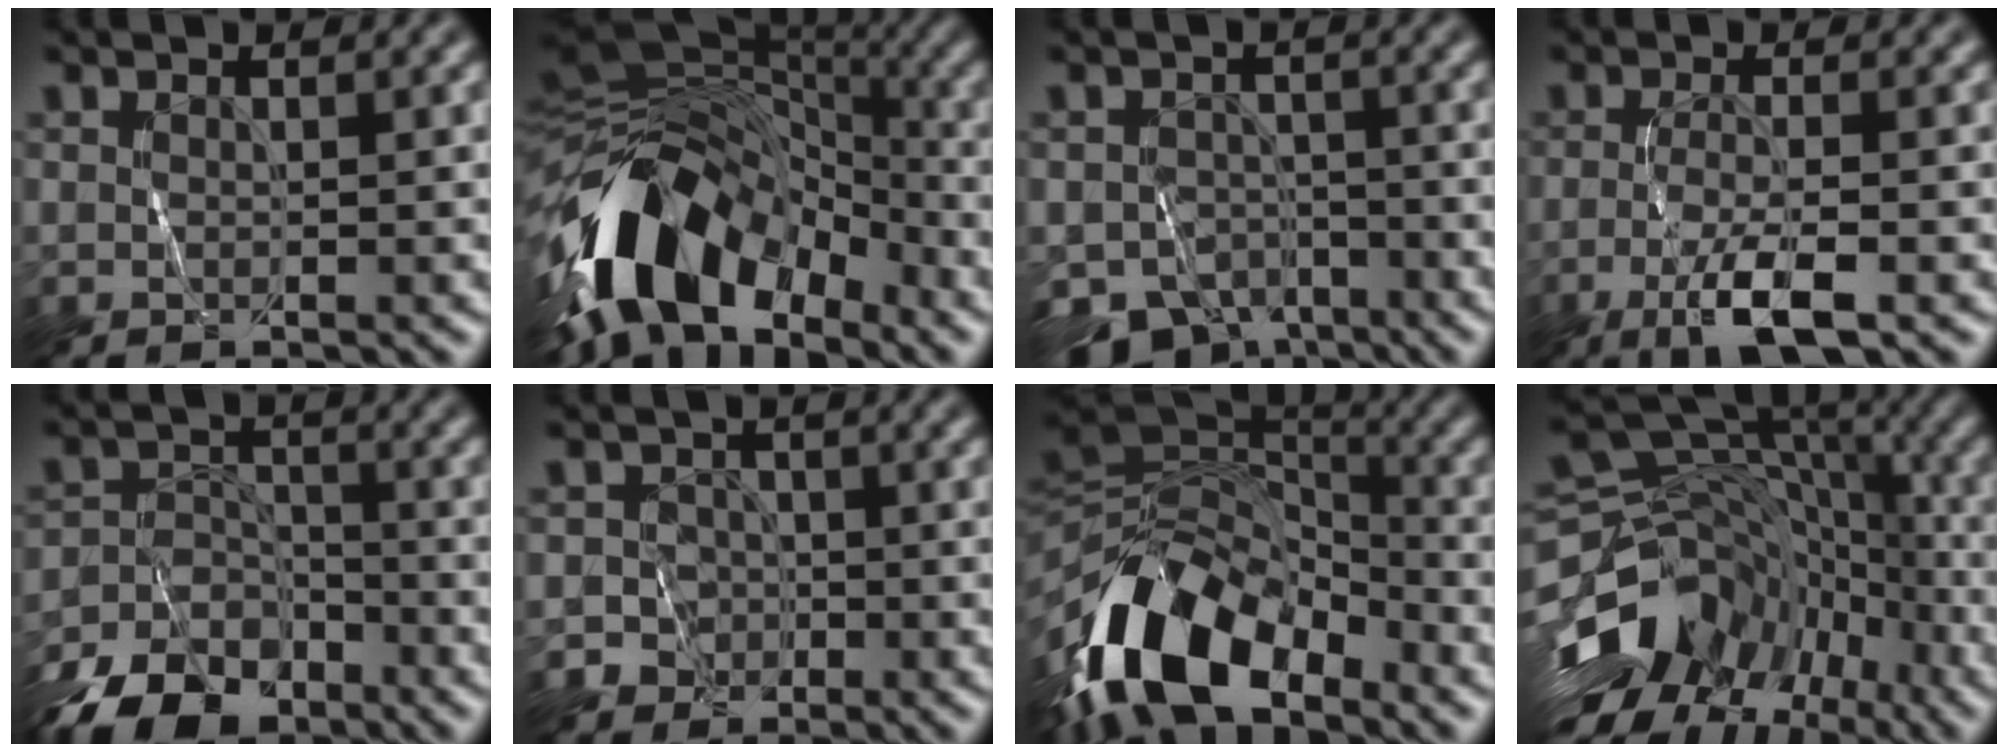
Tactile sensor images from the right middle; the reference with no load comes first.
{"total": 12.4, "force": [-6.4, 7.0, 7.9], "torque": [-0.140, 0.012, -0.126]}
{"total": 7.3, "force": [-5.4, 4.1, 2.7], "torque": [-0.044, -0.024, -0.087]}
{"total": 4.3, "force": [-1.9, 0.7, 3.8], "torque": [-0.077, -0.003, -0.039]}
{"total": 9.9, "force": [-7.7, 5.0, 3.6], "torque": [-0.066, -0.018, -0.137]}
{"total": 3.6, "force": [-1.9, 3.0, 0.0], "torque": [0.037, 0.000, -0.041]}
{"total": 11.6, "force": [-6.9, 5.7, 7.4], "torque": [-0.134, 0.001, -0.136]}
{"total": 12.6, "force": [-6.1, 8.8, 6.8], "torque": [-0.120, 0.018, -0.098]}